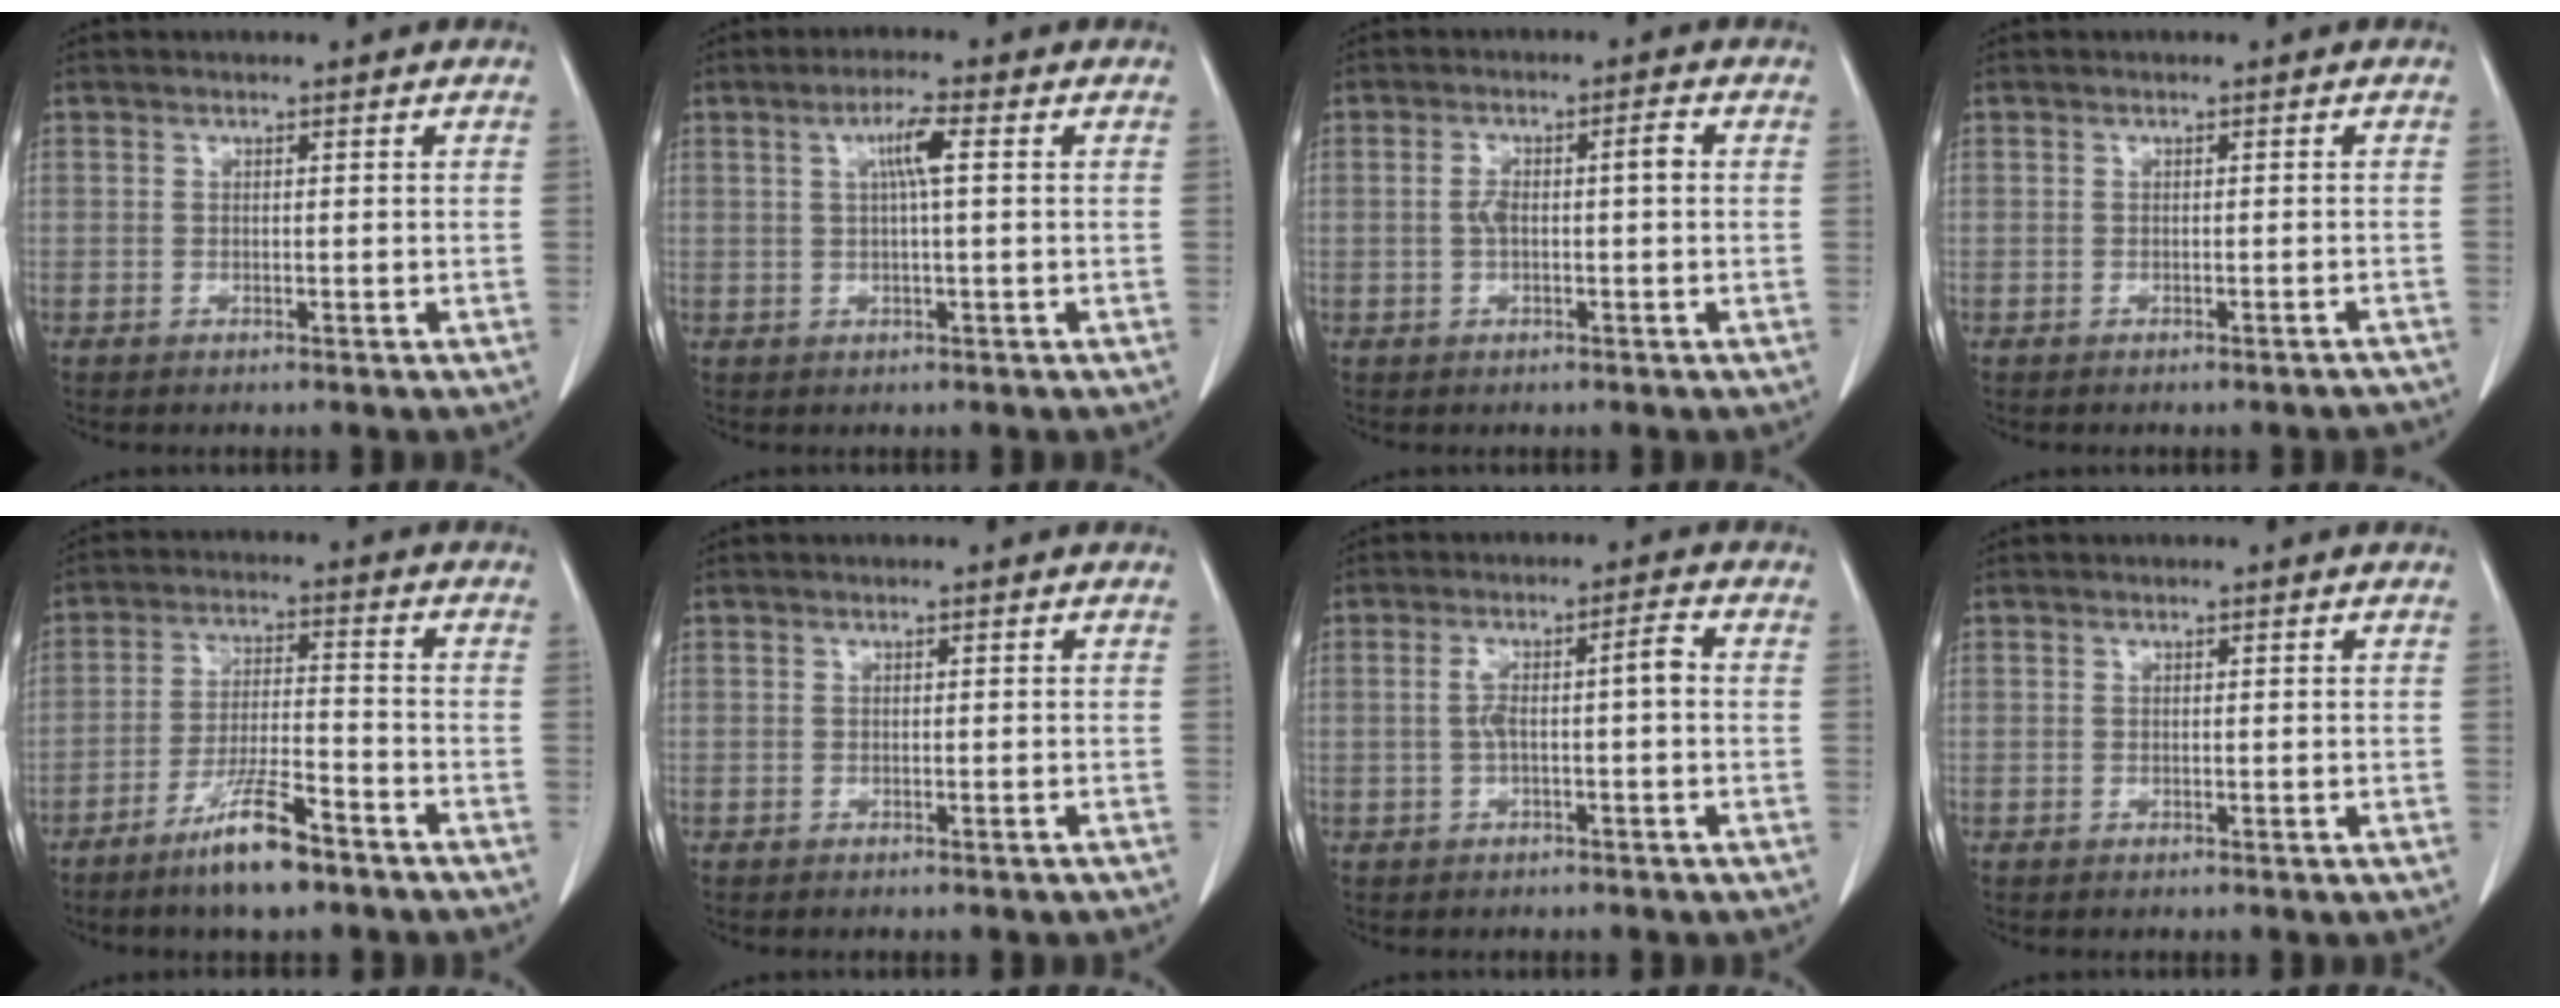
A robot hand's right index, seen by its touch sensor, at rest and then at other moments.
{"total": 4.0, "force": [1.1, 0.3, 3.9], "torque": [-0.071, 0.008, 0.018]}
{"total": 4.2, "force": [0.1, 1.0, 4.1], "torque": [-0.084, 0.020, 0.003]}
{"total": 2.9, "force": [-2.8, 0.5, 0.7], "torque": [-0.007, -0.005, -0.031]}
{"total": 8.1, "force": [-5.7, 1.1, 5.7], "torque": [-0.110, -0.010, -0.100]}
{"total": 0.9, "force": [-0.8, 0.1, 0.5], "torque": [-0.011, -0.001, -0.007]}
{"total": 4.7, "force": [-0.3, 0.6, 4.6], "torque": [-0.088, 0.024, -0.001]}
{"total": 0.0}